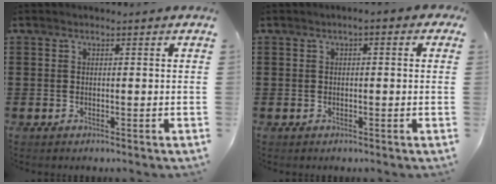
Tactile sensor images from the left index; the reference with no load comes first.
{"total": 1.3, "force": [-0.5, 0.4, 1.2], "torque": [-0.022, -0.002, -0.011]}